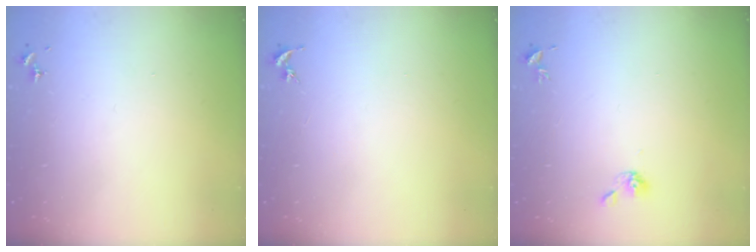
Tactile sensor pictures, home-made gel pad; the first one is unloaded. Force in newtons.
{"total": 0.0}
{"total": 4.7, "press": 4.5, "slide": 1.3}